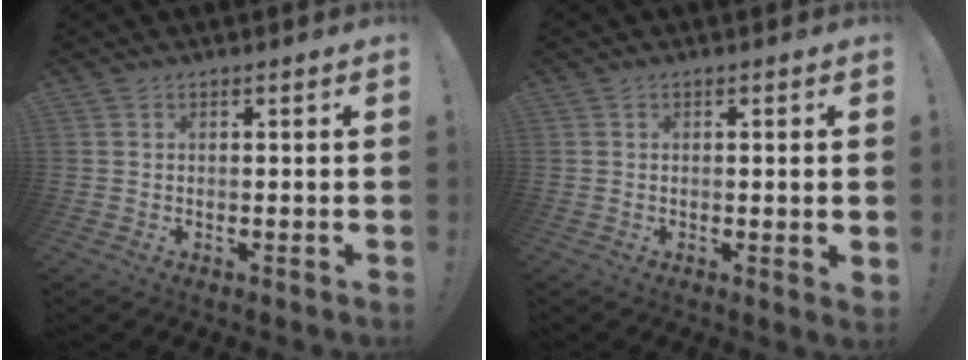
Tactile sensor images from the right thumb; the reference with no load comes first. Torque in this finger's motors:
{"motor_torque": [-0.22, -0.52, 0.12, 0.07, 0.00]}